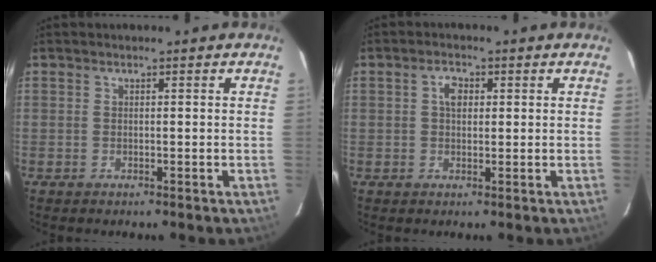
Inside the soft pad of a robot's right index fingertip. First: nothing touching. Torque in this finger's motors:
{"motor_torque": [0.04, -0.01, 0.04, 0.06]}